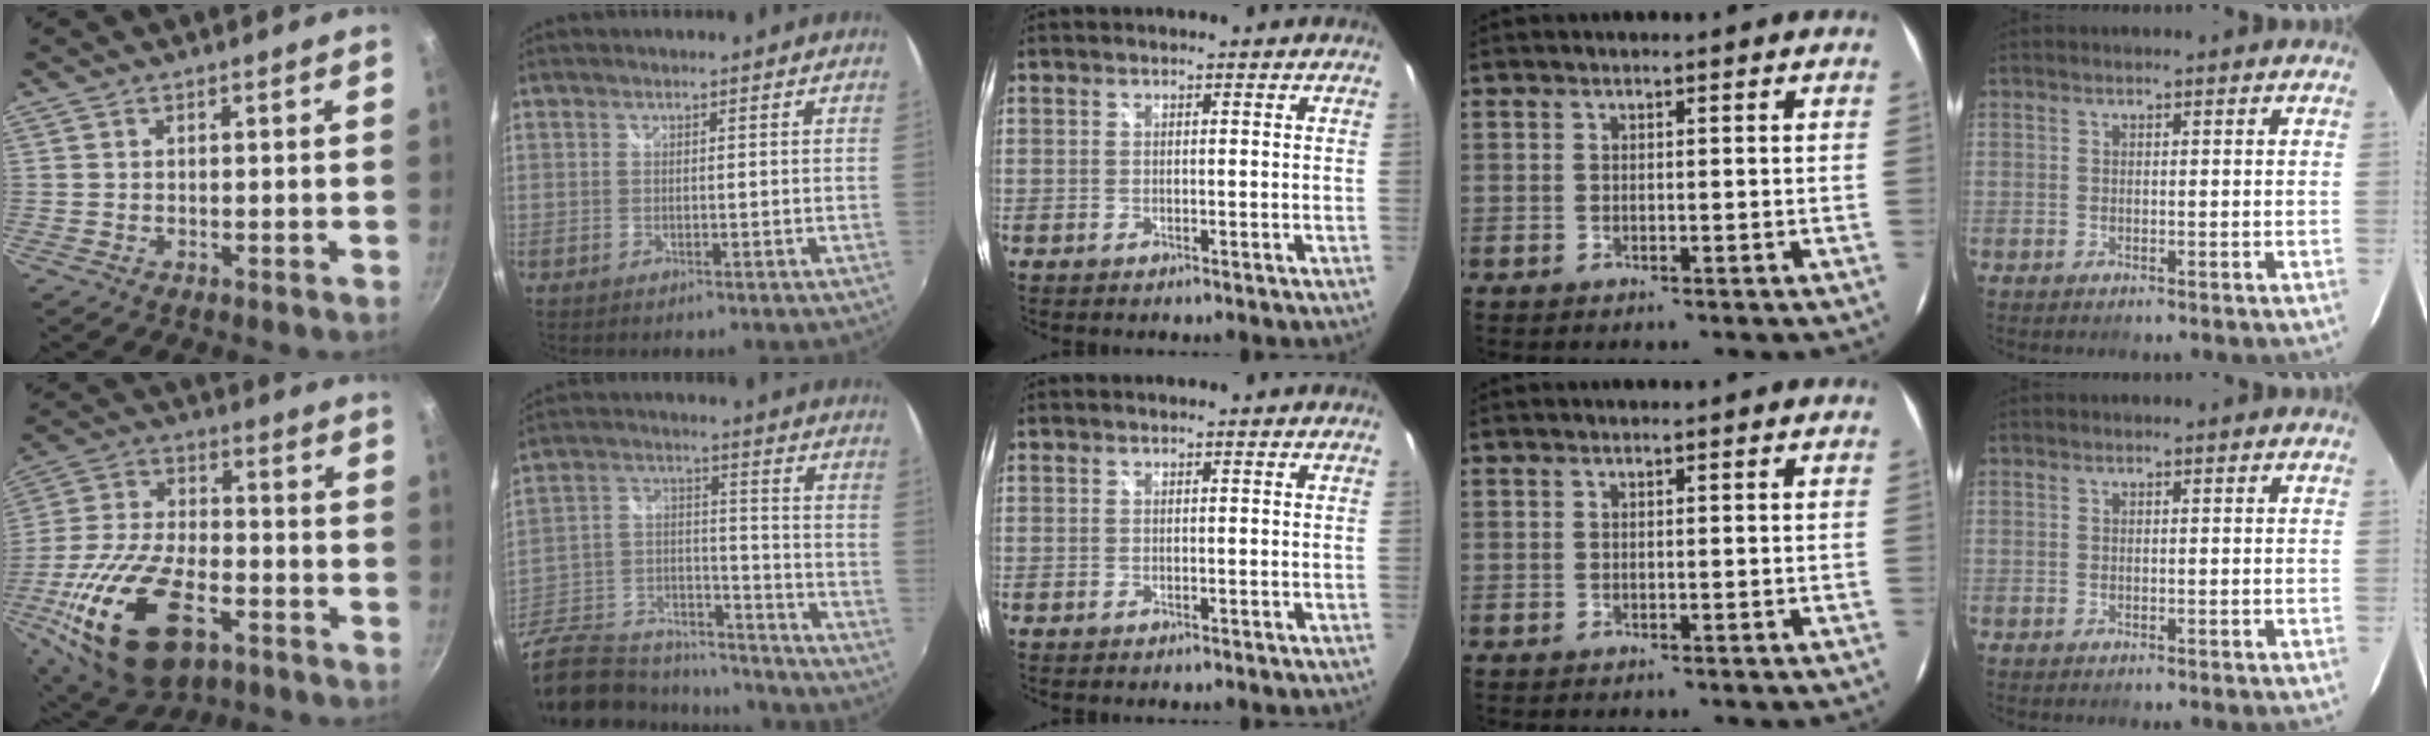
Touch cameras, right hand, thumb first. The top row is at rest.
{"thumb": {"total": 24.2, "force": [-10.1, 12.8, 17.8], "torque": [-0.346, 0.023, -0.183]}, "index": {"total": 25.2, "force": [-15.9, 14.7, 12.8], "torque": [-0.302, 0.018, -0.228]}}